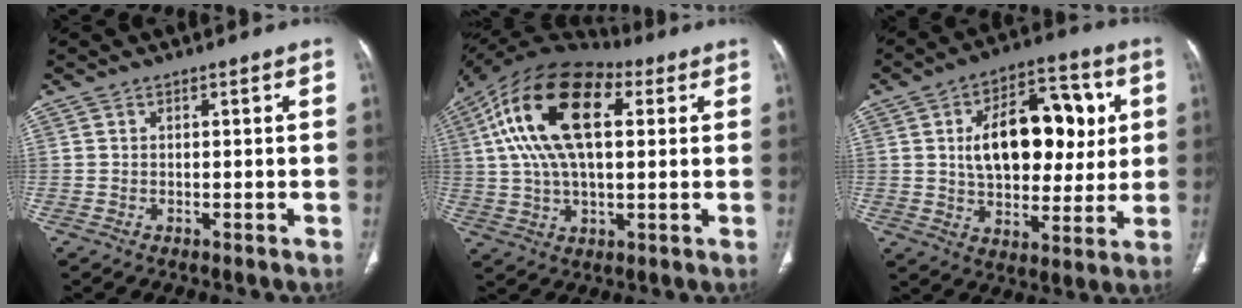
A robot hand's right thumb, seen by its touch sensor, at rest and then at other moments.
{"total": 21.2, "force": [5.5, 10.7, 17.5], "torque": [-0.321, 0.020, 0.085]}
{"total": 19.9, "force": [3.6, 11.8, 15.6], "torque": [-0.196, 0.011, 0.058]}